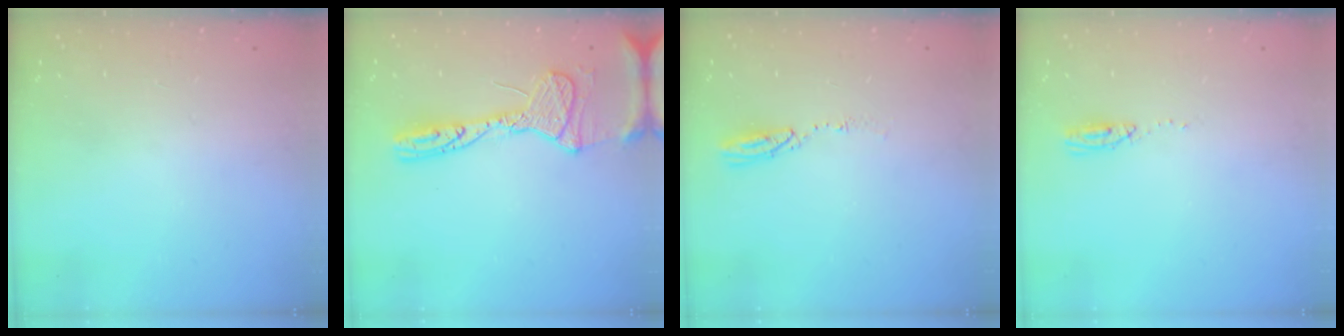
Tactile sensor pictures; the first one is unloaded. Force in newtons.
{"total": 17.6, "press": 17.5, "slide": 1.7}
{"total": 3.7, "press": 3.7, "slide": 0.2}
{"total": 3.6, "press": 3.3, "slide": 1.5}